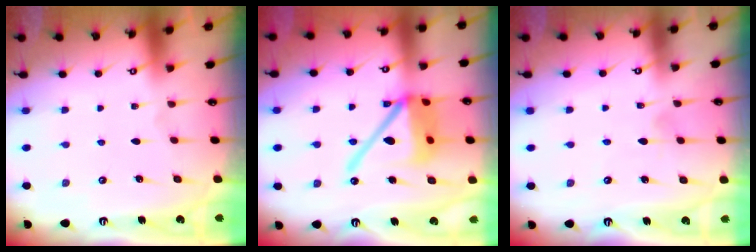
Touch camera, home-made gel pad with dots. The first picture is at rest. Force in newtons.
{"total": 17.0, "press": 16.8, "slide": 2.6}
{"total": 4.9, "press": 4.8, "slide": 0.8}